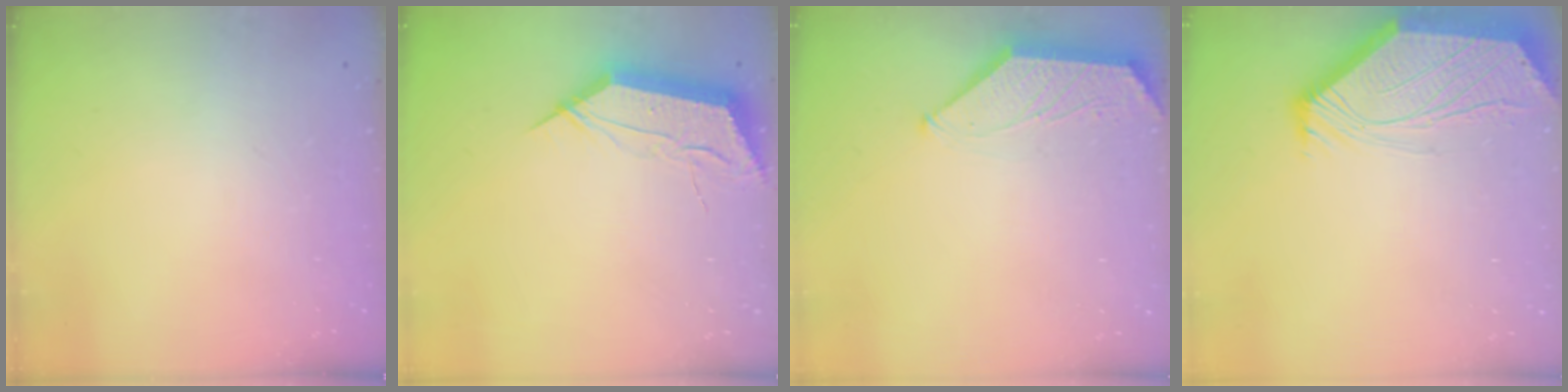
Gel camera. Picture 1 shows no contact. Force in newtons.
{"total": 11.7, "press": 11.7, "slide": 0.6}
{"total": 1.6, "press": 1.5, "slide": 0.3}
{"total": 3.4, "press": 3.3, "slide": 0.5}